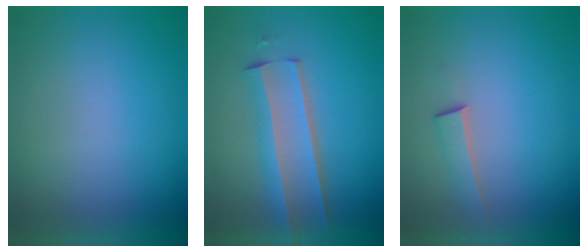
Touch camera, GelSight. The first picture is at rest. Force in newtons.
{"total": 4.4}
{"total": 1.5}